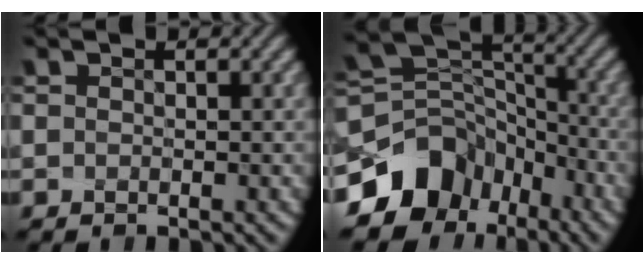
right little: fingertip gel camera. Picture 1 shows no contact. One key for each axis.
{"total": 8.4, "fx": -4.5, "fy": 6.3, "fz": 3.3, "tx": -0.050, "ty": 0.013, "tz": -0.087}